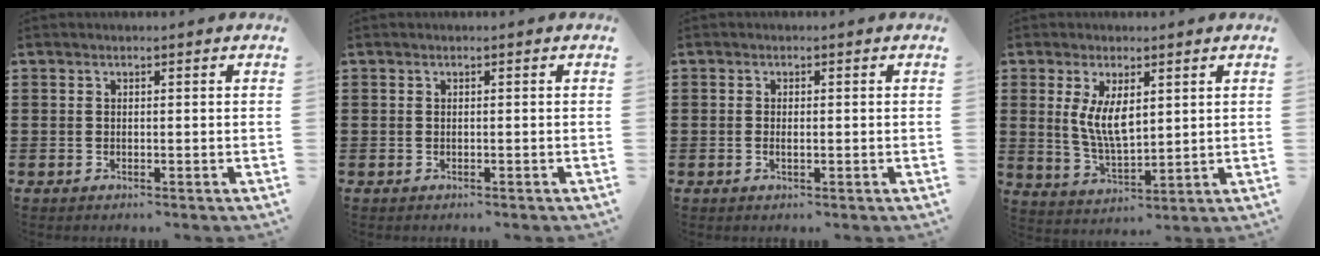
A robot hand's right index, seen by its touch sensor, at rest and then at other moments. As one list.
[{"total": 0.0}, {"total": 1.0, "force": [-0.2, 0.4, 0.9], "torque": [-0.018, -0.002, -0.003]}, {"total": 6.3, "force": [1.6, 2.8, 5.4], "torque": [-0.110, 0.005, 0.029]}]